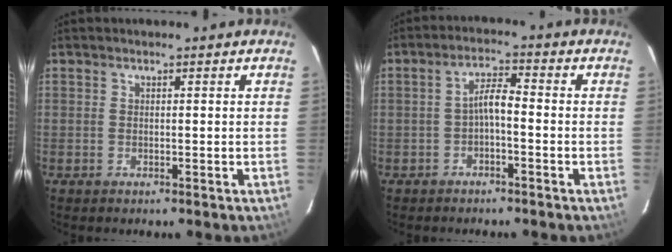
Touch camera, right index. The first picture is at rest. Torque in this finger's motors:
{"motor_torque": [0.75, -0.11, 0.42, 0.09]}